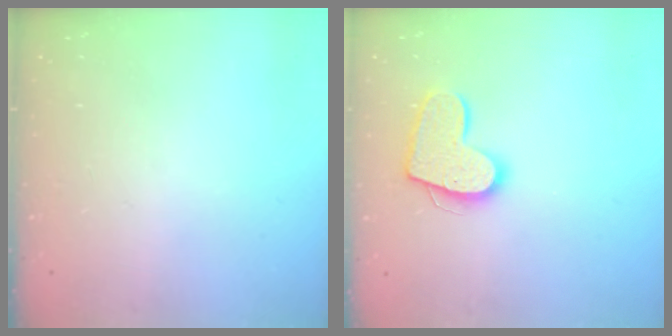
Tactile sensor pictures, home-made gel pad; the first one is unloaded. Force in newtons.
{"total": 13.5, "press": 13.5, "slide": 0.9}